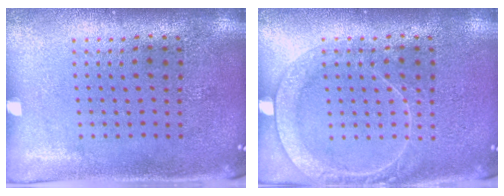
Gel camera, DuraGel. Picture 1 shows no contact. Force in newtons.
{"total": 2.3, "press": 2.3, "slide": 0.3}